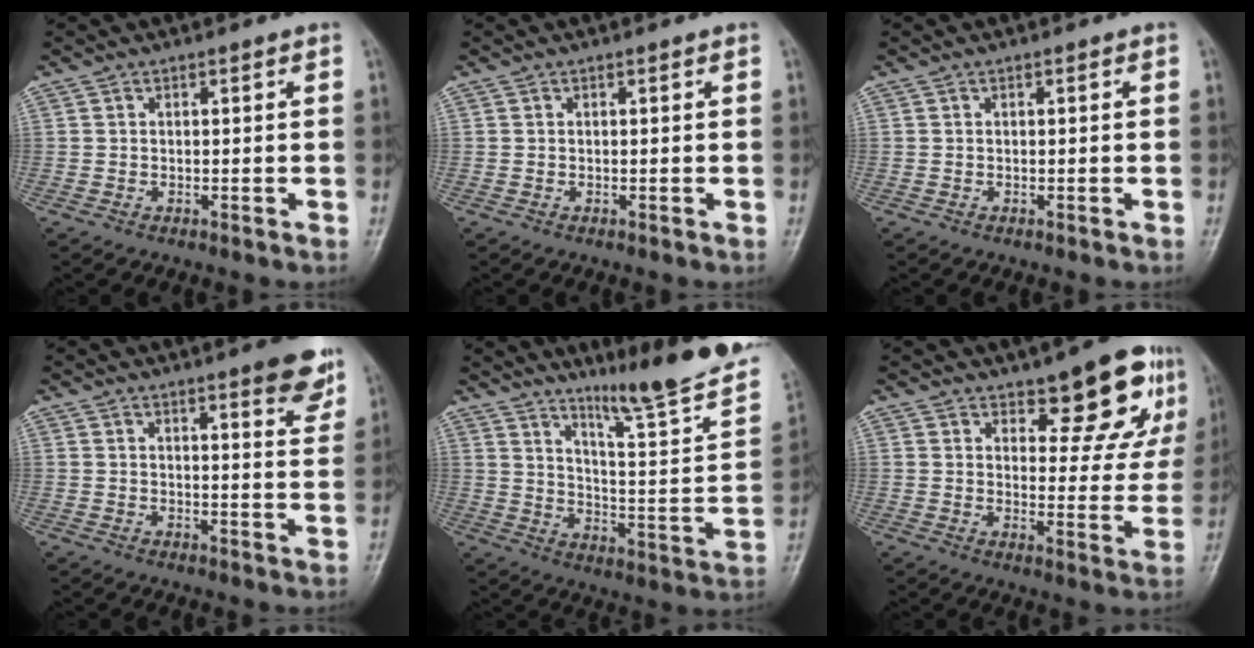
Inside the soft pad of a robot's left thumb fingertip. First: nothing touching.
{"total": 0.0}
{"total": 0.0}
{"total": 6.9, "force": [4.5, 1.4, 5.0], "torque": [-0.047, -0.025, 0.055]}
{"total": 20.5, "force": [16.0, 1.3, 12.8], "torque": [-0.165, -0.107, 0.237]}
{"total": 12.5, "force": [8.3, 4.7, 8.1], "torque": [-0.054, -0.052, 0.112]}